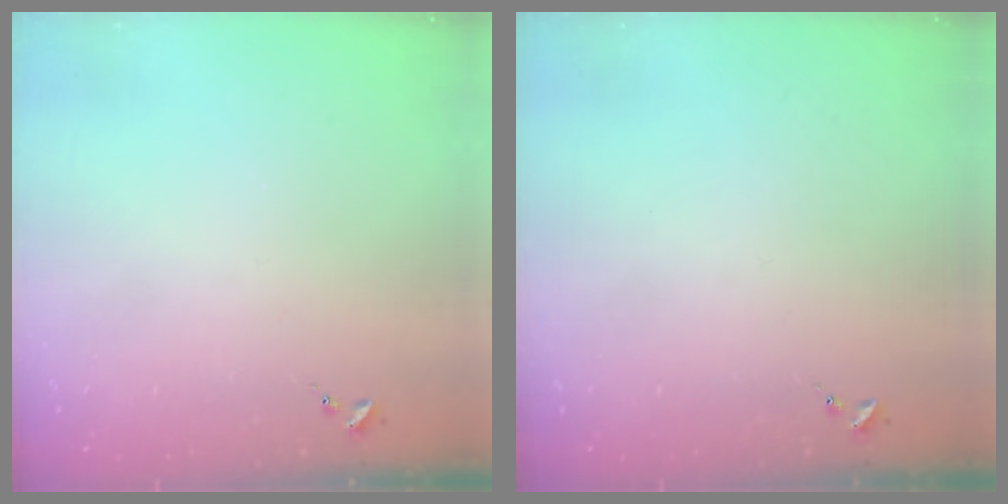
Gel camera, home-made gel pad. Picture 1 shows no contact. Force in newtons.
{"total": 0.0}